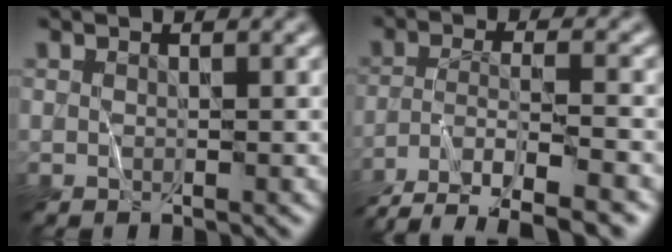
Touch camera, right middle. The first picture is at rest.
{"total": 7.4, "force": [-5.7, 1.7, 4.4], "torque": [-0.070, -0.013, -0.096]}